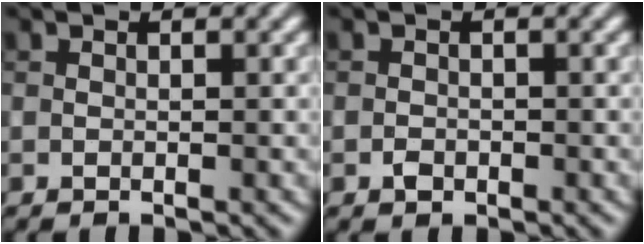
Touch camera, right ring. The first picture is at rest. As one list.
[{"total": 0.9, "force": [-0.5, 0.6, 0.4], "torque": [-0.005, -0.003, -0.010]}]